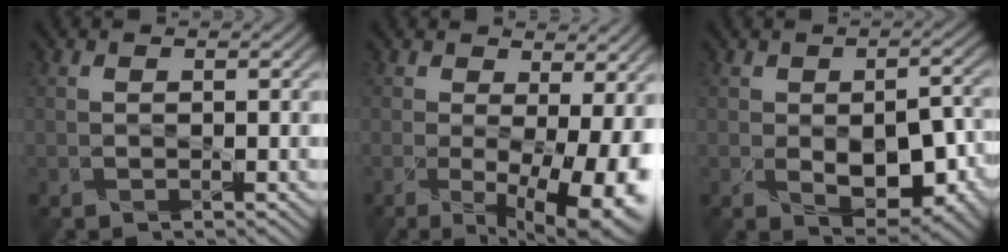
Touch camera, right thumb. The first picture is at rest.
{"total": 11.4, "force": [-2.6, 5.2, 9.8], "torque": [-0.138, -0.037, -0.017]}
{"total": 8.4, "force": [-2.3, 5.2, 6.2], "torque": [-0.095, -0.025, -0.032]}